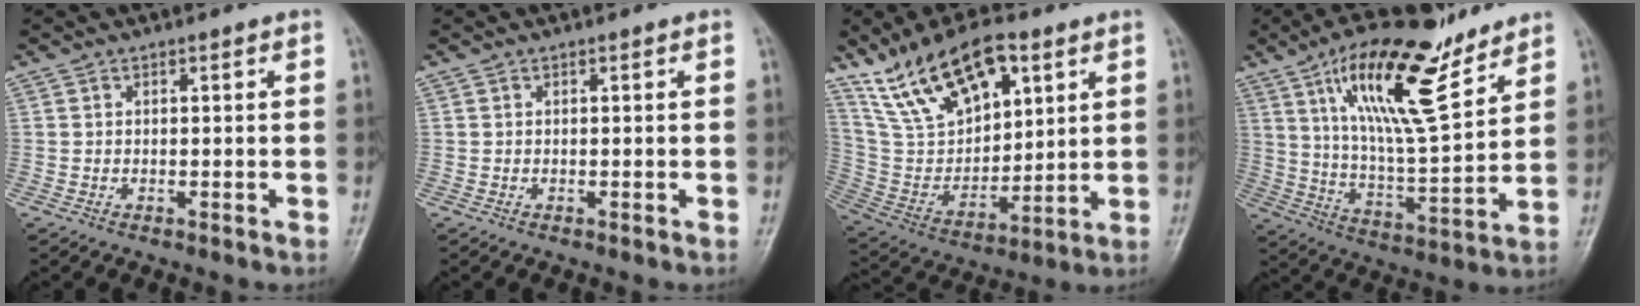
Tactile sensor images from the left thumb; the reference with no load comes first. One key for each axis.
{"total": 0.0}
{"total": 19.5, "fx": 10.7, "fy": 10.1, "fz": 12.7, "tx": -0.188, "ty": -0.038, "tz": 0.209}
{"total": 20.0, "fx": 11.9, "fy": 5.9, "fz": 14.9, "tx": -0.229, "ty": -0.056, "tz": 0.216}